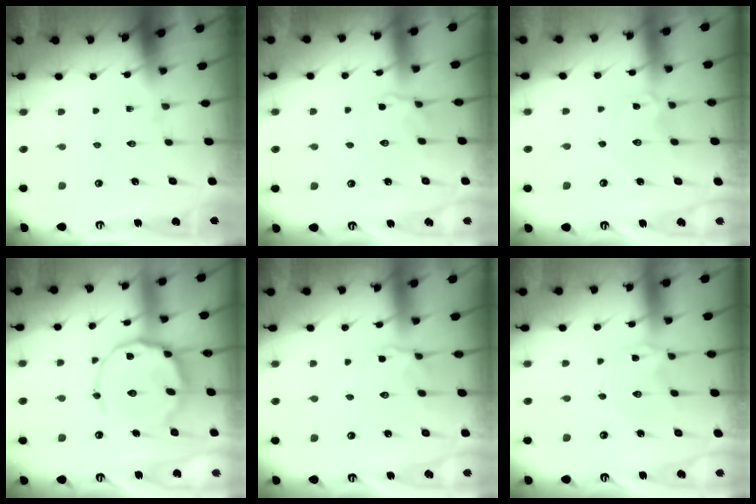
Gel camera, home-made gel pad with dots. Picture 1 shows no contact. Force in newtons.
{"total": 2.8, "press": 2.6, "slide": 1.1}
{"total": 1.5, "press": 1.5, "slide": 0.2}
{"total": 15.6, "press": 15.5, "slide": 1.2}
{"total": 2.8, "press": 2.6, "slide": 1.1}
{"total": 0.0}